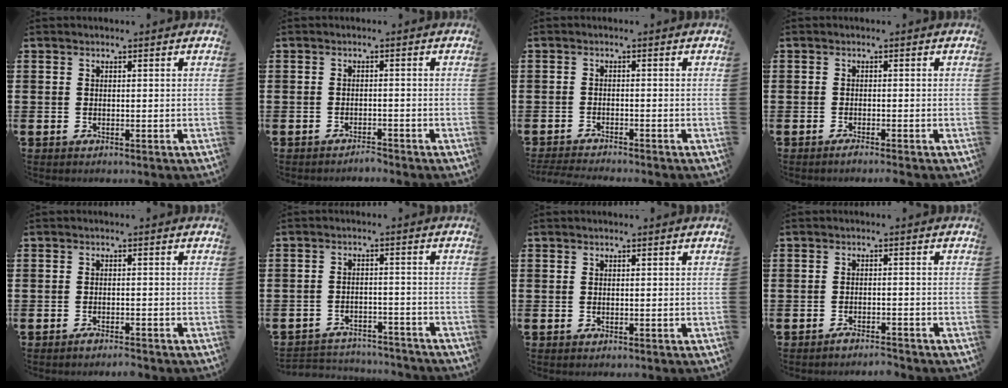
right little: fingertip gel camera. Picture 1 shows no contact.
{"total": 1.3, "force": [-1.3, -0.1, 0.0], "torque": [-0.003, 0.003, -0.027]}
{"total": 1.6, "force": [-1.5, -0.1, 0.2], "torque": [-0.004, 0.002, -0.031]}
{"total": 0.9, "force": [-0.7, -0.1, 0.5], "torque": [-0.008, -0.003, -0.013]}
{"total": 1.2, "force": [-1.2, 0.1, 0.4], "torque": [-0.009, -0.001, -0.023]}
{"total": 3.1, "force": [-3.1, 0.4, 0.0], "torque": [-0.006, 0.004, -0.067]}
{"total": 0.0}
{"total": 1.7, "force": [-1.7, 0.0, 0.3], "torque": [-0.007, 0.002, -0.033]}